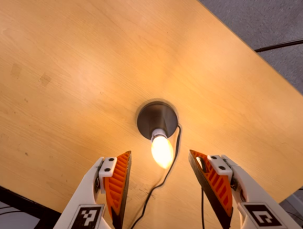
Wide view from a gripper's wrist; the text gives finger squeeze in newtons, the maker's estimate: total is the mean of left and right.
{"total": 0.0}